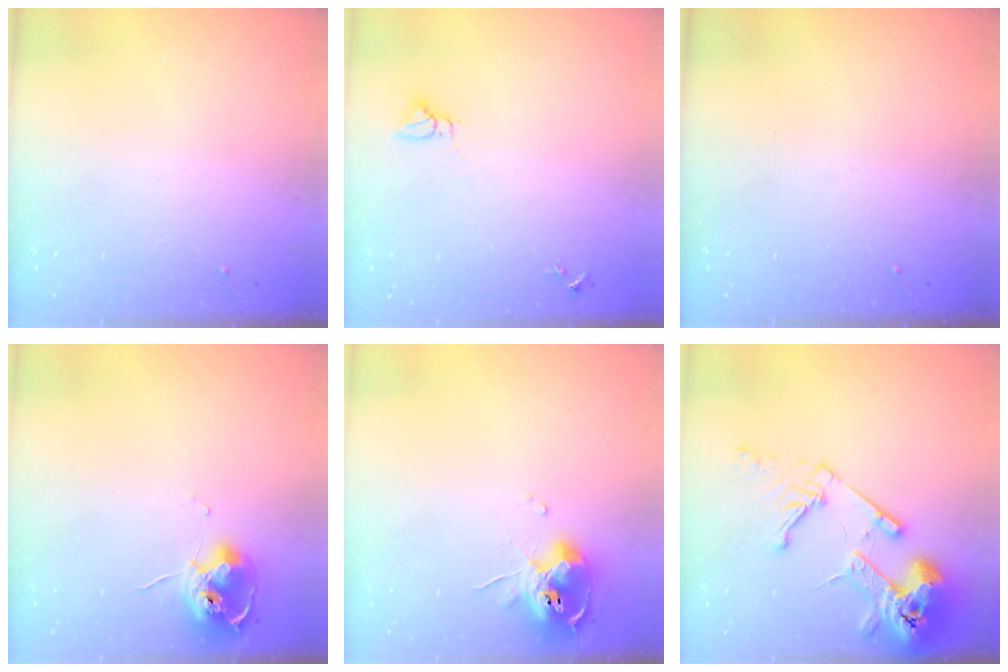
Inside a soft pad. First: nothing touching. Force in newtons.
{"total": 2.7, "press": 2.7, "slide": 0.1}
{"total": 0.0}
{"total": 11.9, "press": 11.8, "slide": 1.2}
{"total": 10.6, "press": 10.5, "slide": 1.2}
{"total": 16.7, "press": 16.5, "slide": 2.2}